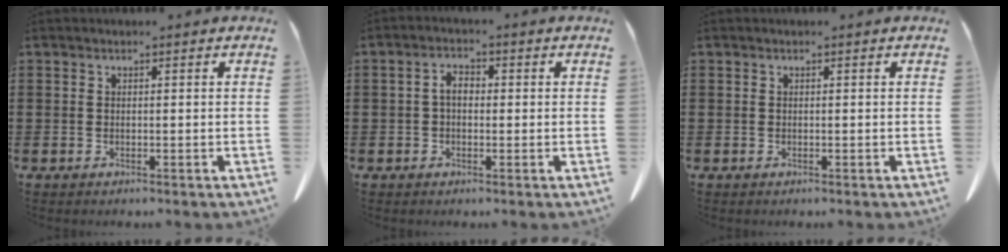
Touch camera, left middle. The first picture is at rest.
{"total": 3.0, "force": [0.0, 1.6, 2.6], "torque": [-0.052, 0.008, -0.002]}
{"total": 0.0}